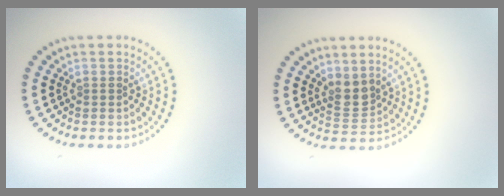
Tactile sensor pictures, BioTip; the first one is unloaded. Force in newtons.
{"total": 2.2, "press": 1.8, "slide": 1.3}